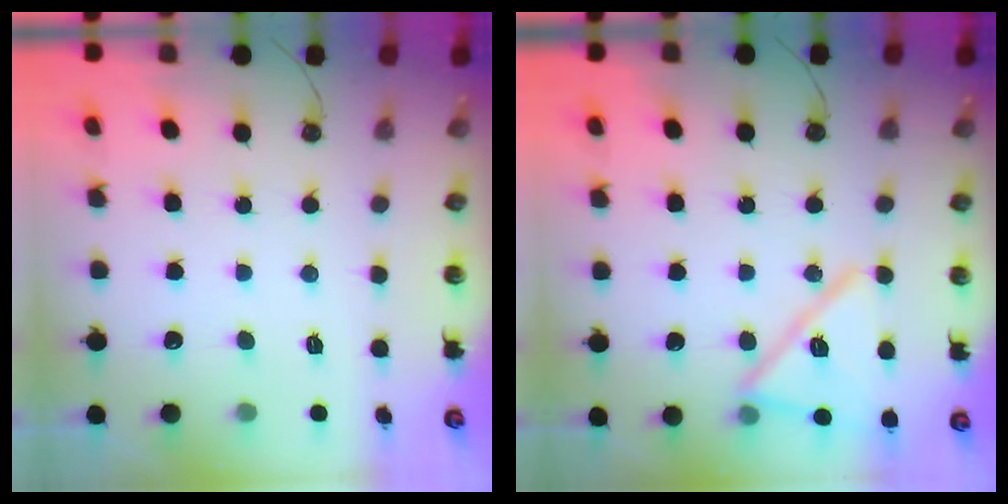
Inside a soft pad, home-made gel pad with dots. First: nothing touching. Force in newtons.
{"total": 15.6, "press": 15.6, "slide": 0.5}